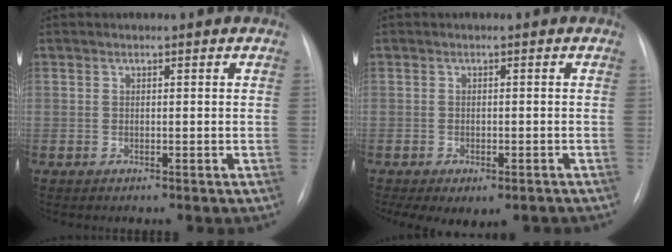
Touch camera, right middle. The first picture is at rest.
{"total": 7.8, "force": [-5.2, 3.8, 4.4], "torque": [-0.066, 0.003, -0.069]}